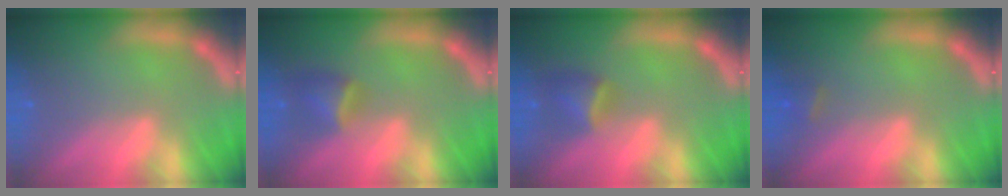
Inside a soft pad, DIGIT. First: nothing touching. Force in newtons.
{"total": 2.9}
{"total": 2.9}
{"total": 1.4}